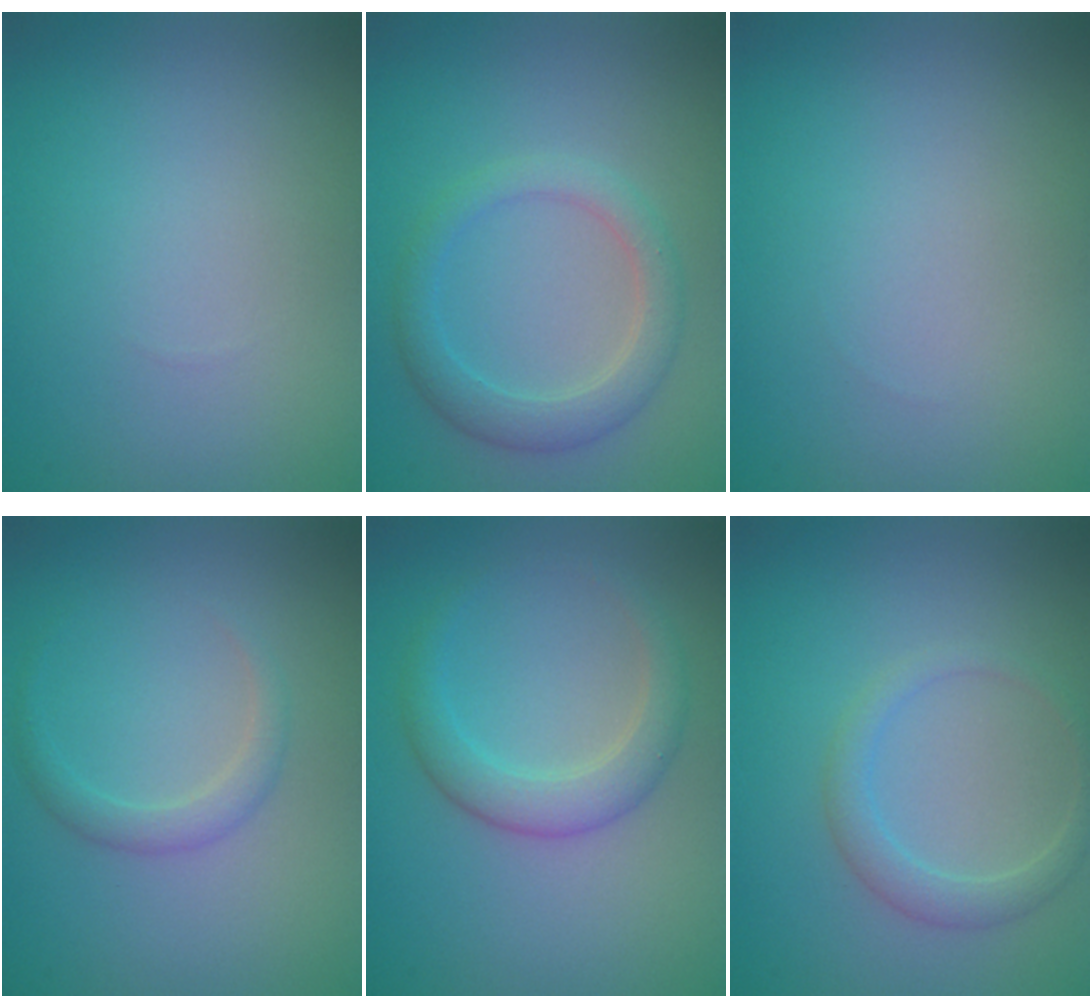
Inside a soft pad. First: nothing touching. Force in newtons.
{"total": 2.9, "press": 2.9, "slide": 0.2}
{"total": 0.0}
{"total": 1.6, "press": 1.5, "slide": 0.2}
{"total": 2.7, "press": 2.7, "slide": 0.1}
{"total": 2.0, "press": 2.0, "slide": 0.1}